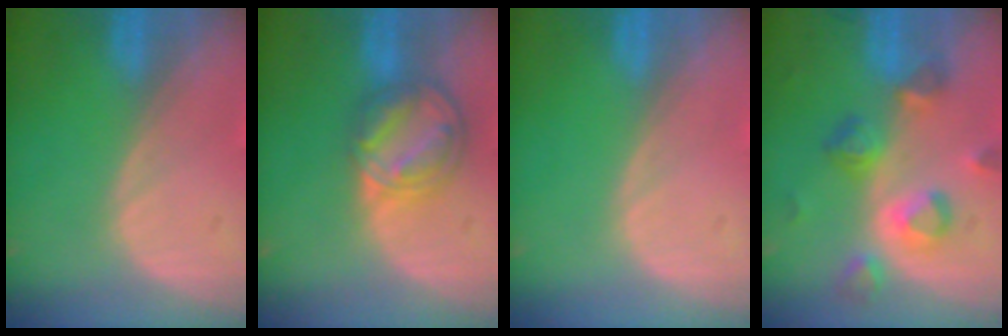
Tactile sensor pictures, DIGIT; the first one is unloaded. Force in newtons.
{"total": 8.2, "press": 6.9, "slide": 4.4}
{"total": 0.0}
{"total": 7.9, "press": 7.6, "slide": 2.0}